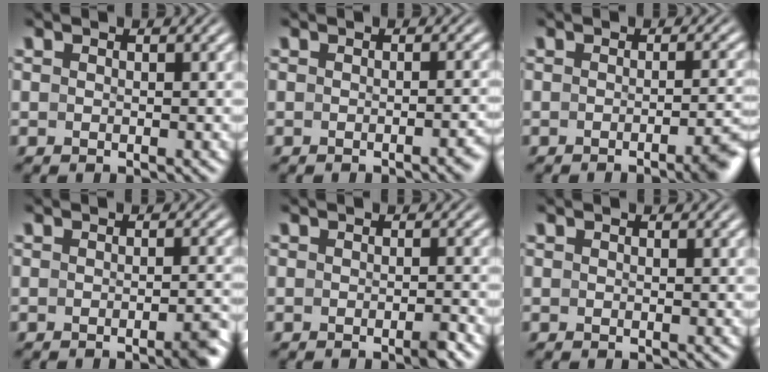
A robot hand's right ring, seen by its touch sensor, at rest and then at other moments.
{"total": 1.7, "force": [-1.4, -0.1, 1.0], "torque": [-0.012, 0.006, -0.024]}
{"total": 3.7, "force": [-2.4, 0.2, 2.9], "torque": [-0.026, 0.006, -0.044]}
{"total": 2.6, "force": [-1.8, 0.1, 1.9], "torque": [-0.022, 0.004, -0.033]}
{"total": 1.3, "force": [-1.0, -0.2, 0.8], "torque": [-0.010, 0.006, -0.021]}
{"total": 0.0}